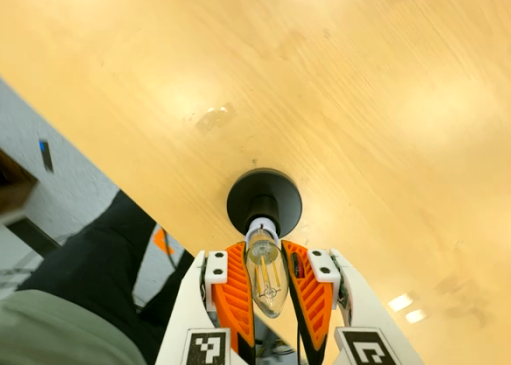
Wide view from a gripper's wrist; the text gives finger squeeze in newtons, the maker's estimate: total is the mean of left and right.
{"total": 18.5, "left": 17.6, "right": 19.5}